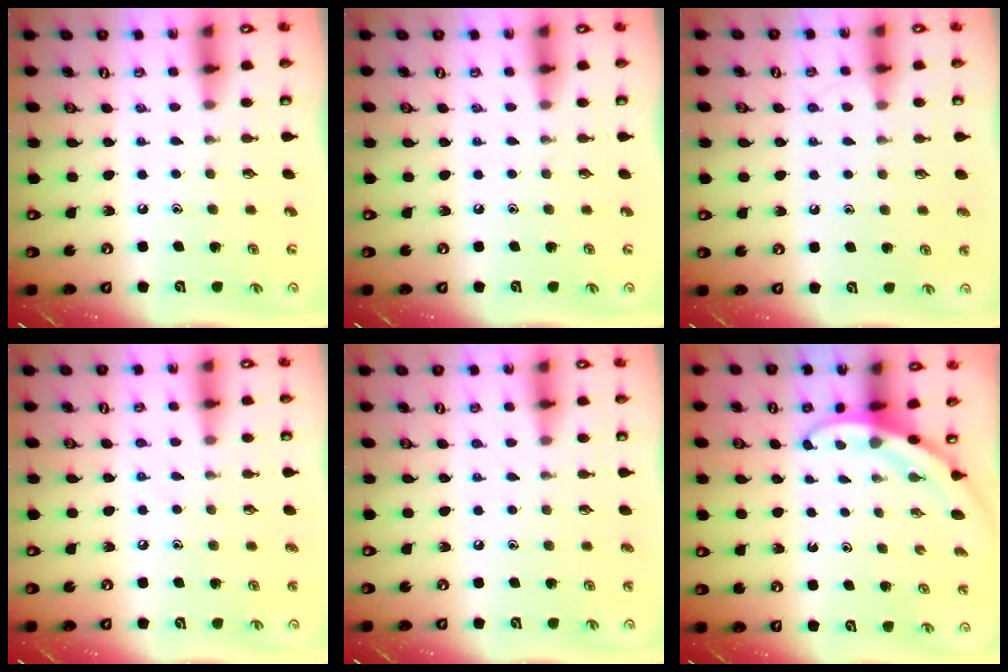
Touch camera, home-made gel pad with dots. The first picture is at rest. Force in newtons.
{"total": 0.0}
{"total": 5.9, "press": 5.9, "slide": 0.6}
{"total": 4.6, "press": 4.5, "slide": 0.5}
{"total": 2.1, "press": 2.1, "slide": 0.2}
{"total": 2.9, "press": 2.9, "slide": 0.1}